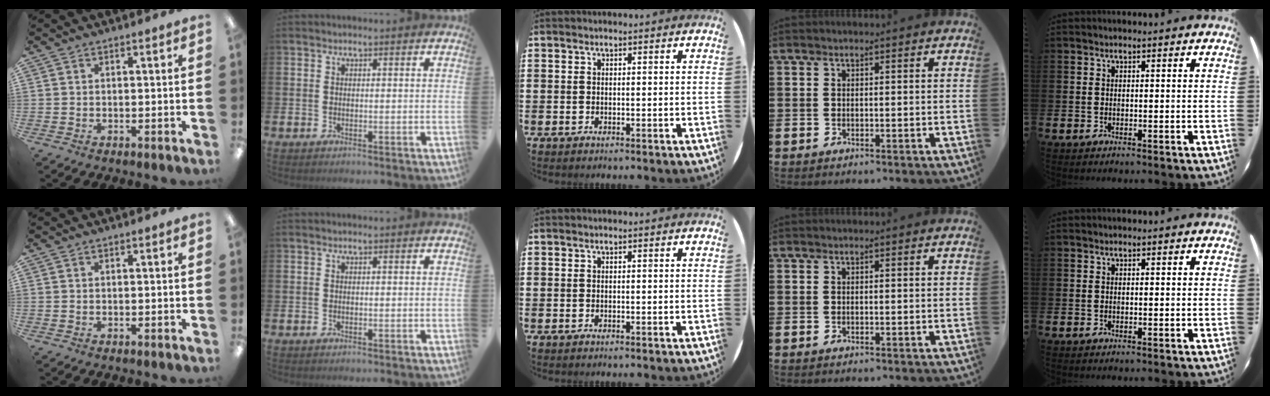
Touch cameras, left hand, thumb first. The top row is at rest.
{}